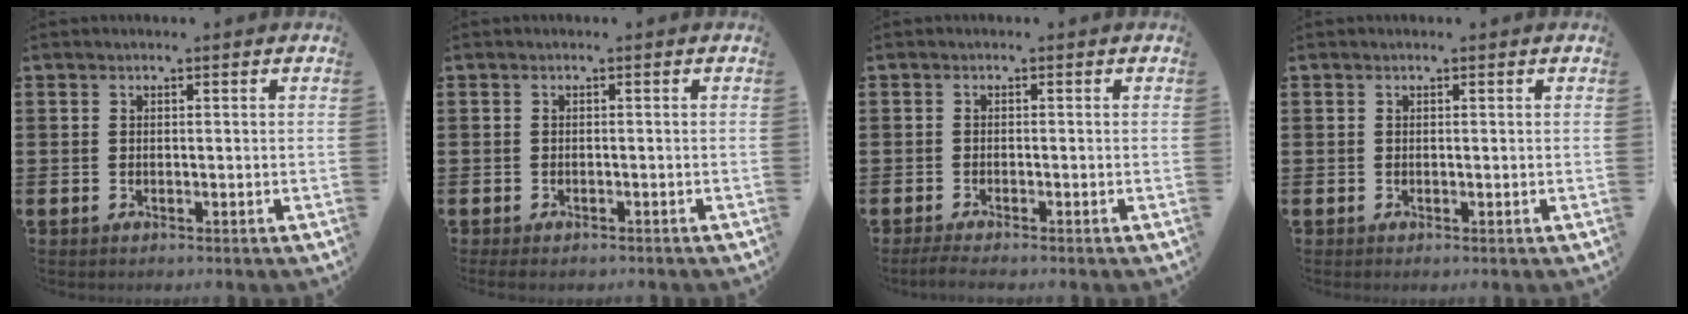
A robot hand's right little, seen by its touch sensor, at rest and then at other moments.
{"total": 0.6, "force": [-0.5, 0.2, 0.4], "torque": [-0.008, 0.000, -0.010]}
{"total": 1.2, "force": [-0.9, 0.1, 0.8], "torque": [-0.014, -0.002, -0.016]}
{"total": 0.7, "force": [0.7, 0.0, 0.2], "torque": [0.004, -0.002, 0.011]}